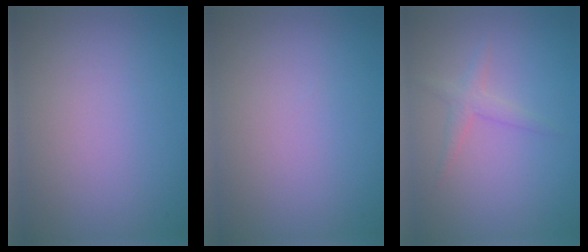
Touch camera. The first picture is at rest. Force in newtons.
{"total": 0.0}
{"total": 1.6, "press": 1.6, "slide": 0.0}